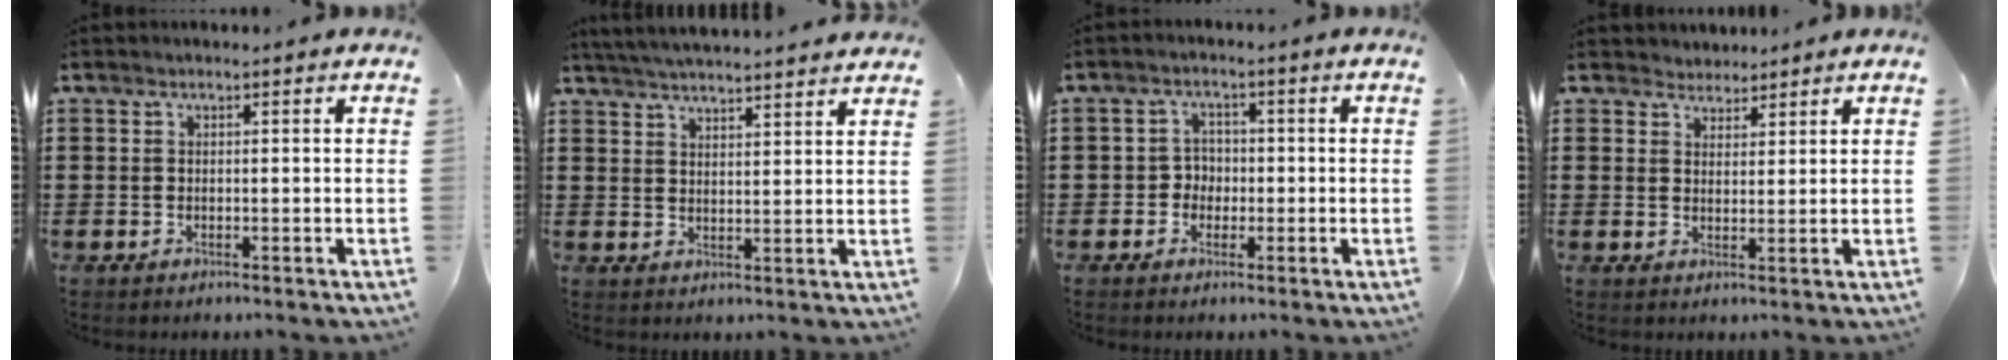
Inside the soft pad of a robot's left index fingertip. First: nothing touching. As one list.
[{"total": 4.1, "force": [4.0, -0.5, 0.6], "torque": [-0.024, -0.018, 0.071]}, {"total": 2.8, "force": [-0.9, 2.5, 1.0], "torque": [-0.028, 0.007, -0.022]}, {"total": 2.6, "force": [2.3, 1.3, -0.4], "torque": [-0.003, 0.005, 0.044]}]